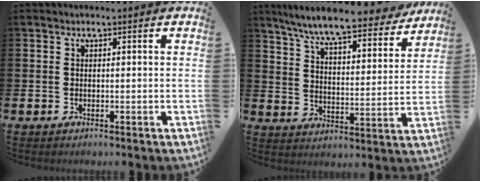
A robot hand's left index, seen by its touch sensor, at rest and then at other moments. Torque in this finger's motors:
{"motor_torque": [1.02, -1.12, 0.93, 0.21]}